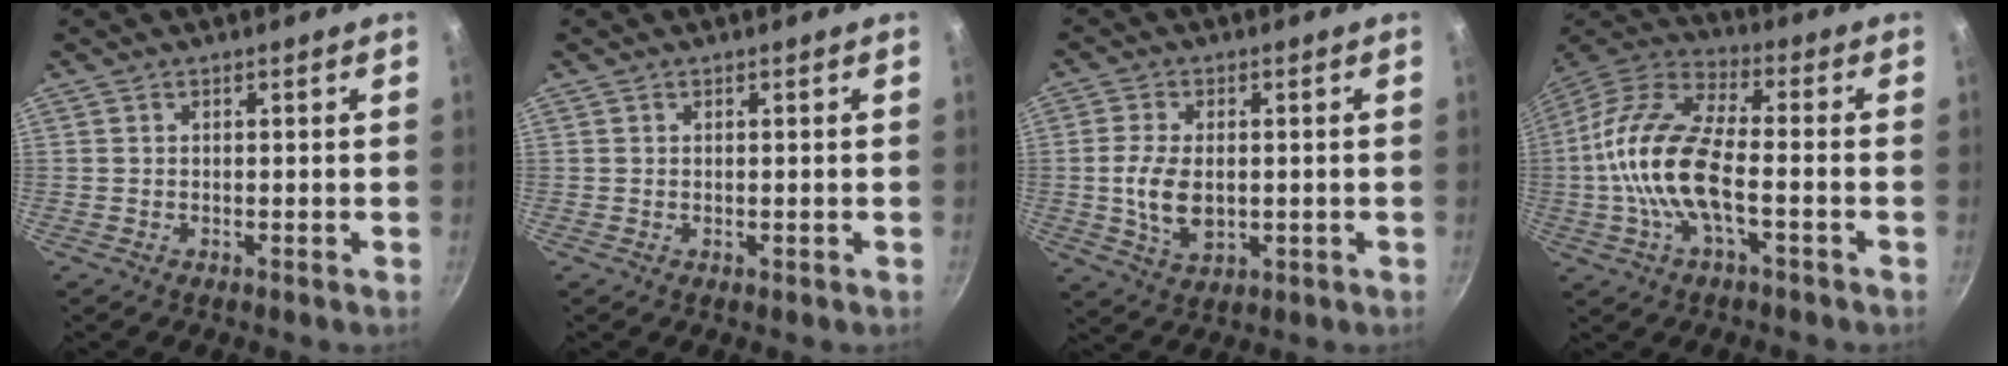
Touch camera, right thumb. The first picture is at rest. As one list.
[{"total": 0.0}, {"total": 8.5, "force": [-0.3, 5.3, 6.7], "torque": [-0.126, -0.002, 0.001]}, {"total": 17.0, "force": [-2.9, 7.3, 15.0], "torque": [-0.292, 0.037, -0.075]}]